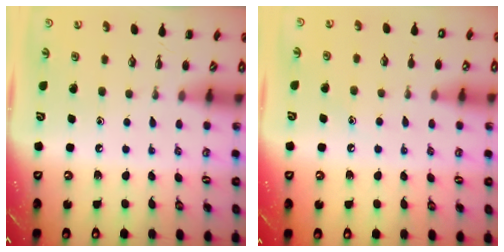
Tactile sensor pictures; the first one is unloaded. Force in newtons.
{"total": 6.6, "press": 6.4, "slide": 1.6}